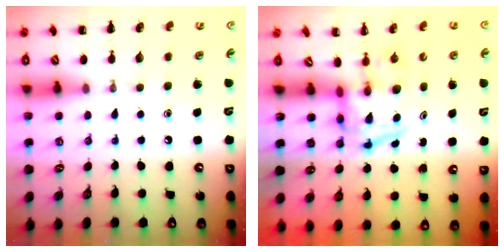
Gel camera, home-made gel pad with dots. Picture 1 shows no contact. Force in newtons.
{"total": 3.9, "press": 3.8, "slide": 0.6}